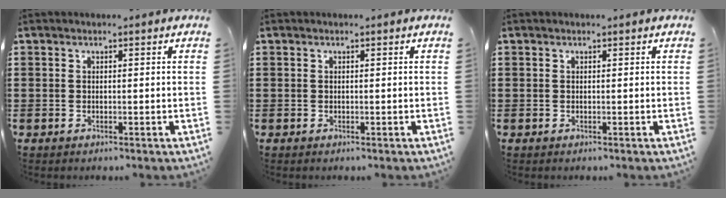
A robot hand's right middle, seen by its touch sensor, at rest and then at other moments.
{"total": 0.0}
{"total": 0.0}